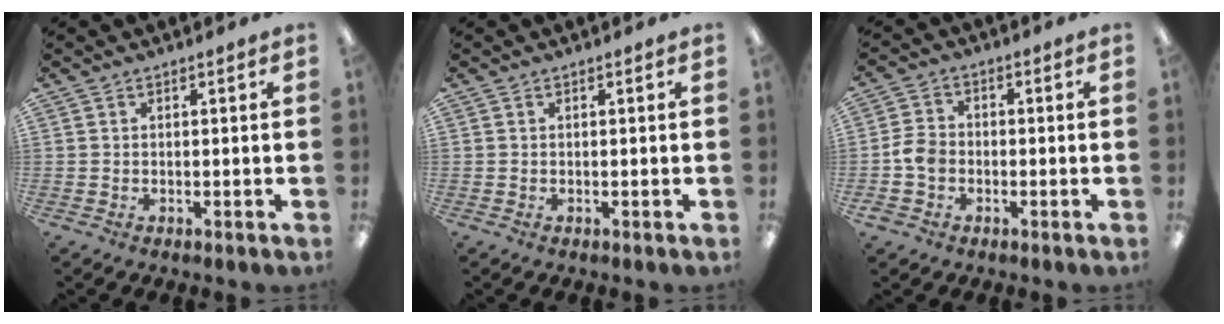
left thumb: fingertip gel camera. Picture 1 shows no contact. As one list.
[{"total": 0.0}, {"total": 5.8, "force": [-1.6, 4.8, 3.0], "torque": [-0.057, 0.015, -0.025]}]